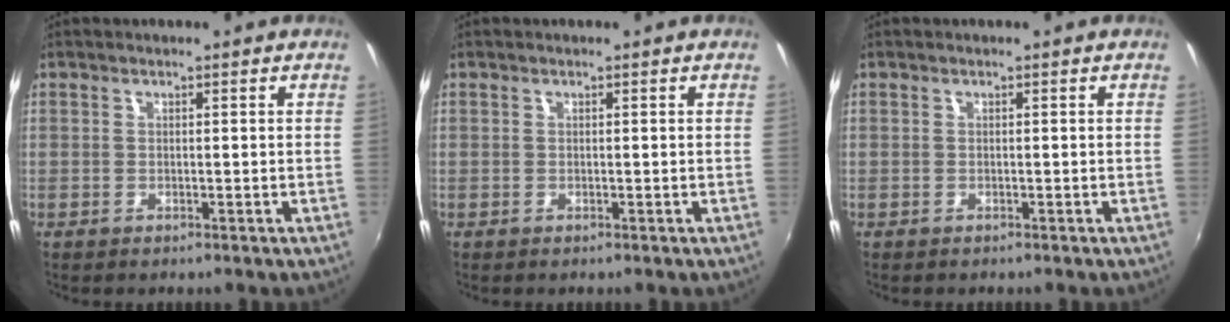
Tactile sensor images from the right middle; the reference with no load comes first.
{"total": 0.0}
{"total": 0.0}